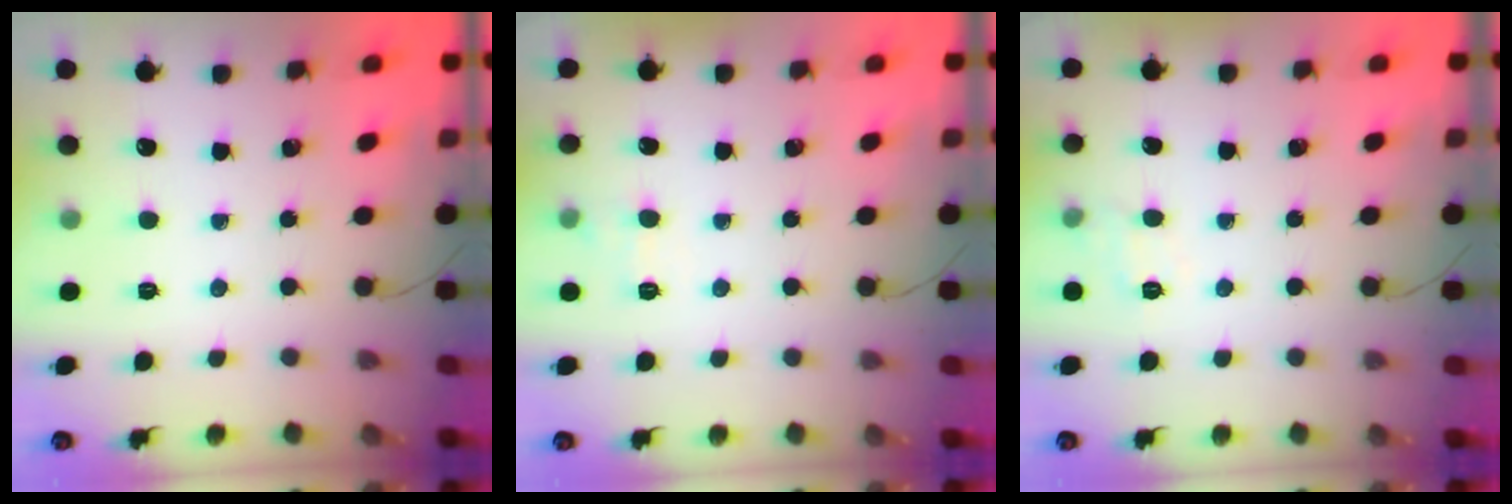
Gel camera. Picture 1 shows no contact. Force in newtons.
{"total": 5.3, "press": 5.2, "slide": 1.3}
{"total": 7.4, "press": 7.3, "slide": 1.6}